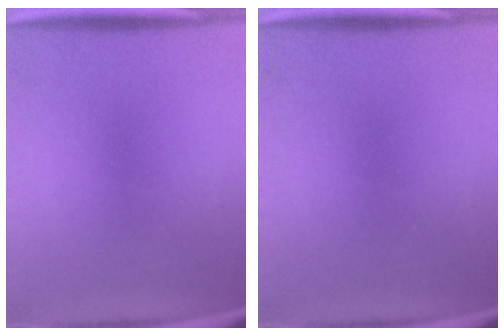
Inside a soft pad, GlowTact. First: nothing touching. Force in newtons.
{"total": 0.0}